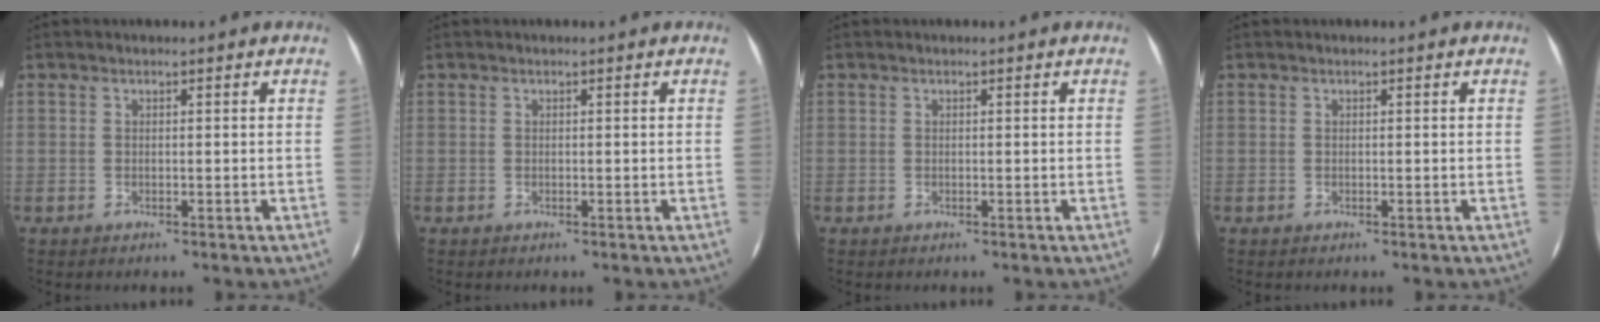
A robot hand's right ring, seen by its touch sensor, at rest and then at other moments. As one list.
[{"total": 0.0}, {"total": 0.0}, {"total": 0.0}]